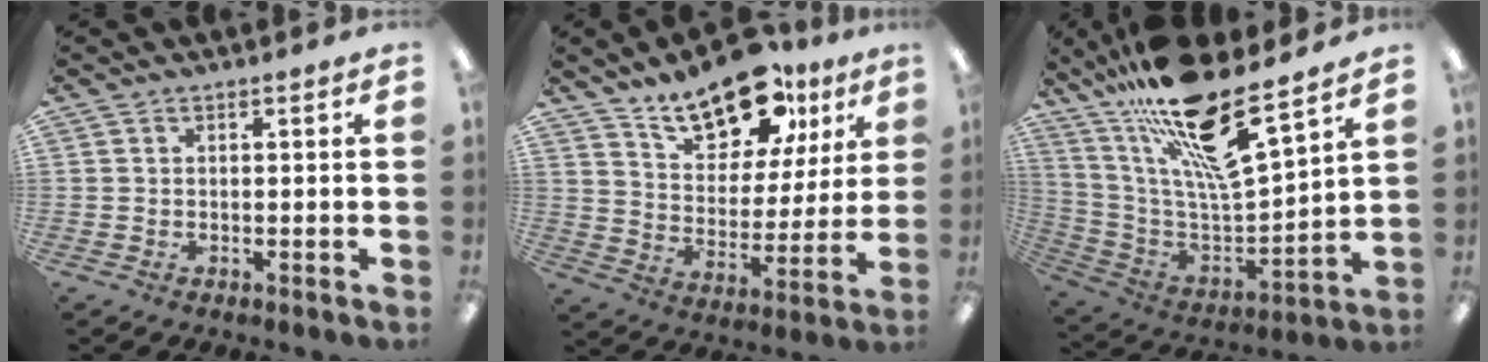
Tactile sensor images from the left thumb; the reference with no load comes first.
{"total": 17.2, "force": [12.9, 8.0, 8.1], "torque": [-0.124, -0.079, 0.227]}
{"total": 21.5, "force": [16.1, 4.1, 13.6], "torque": [-0.241, -0.110, 0.266]}